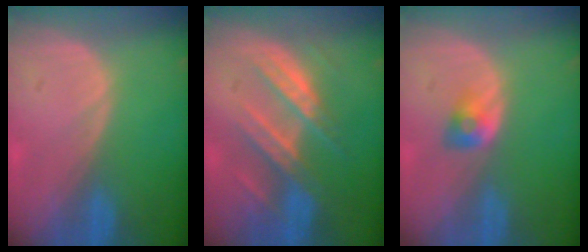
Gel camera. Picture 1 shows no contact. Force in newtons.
{"total": 8.6, "press": 7.8, "slide": 3.7}
{"total": 2.7, "press": 2.4, "slide": 1.2}